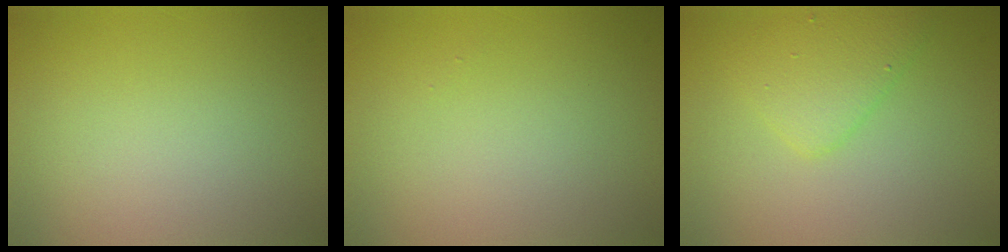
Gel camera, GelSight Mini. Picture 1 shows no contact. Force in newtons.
{"total": 0.0}
{"total": 2.9, "press": 2.9, "slide": 0.1}